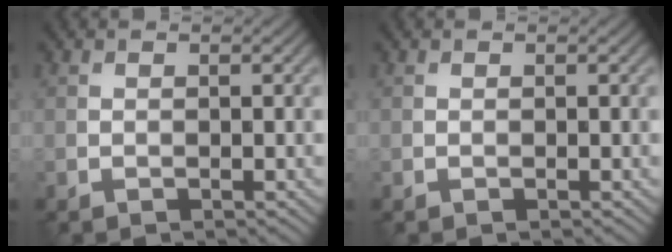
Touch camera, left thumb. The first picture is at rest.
{"total": 0.0}